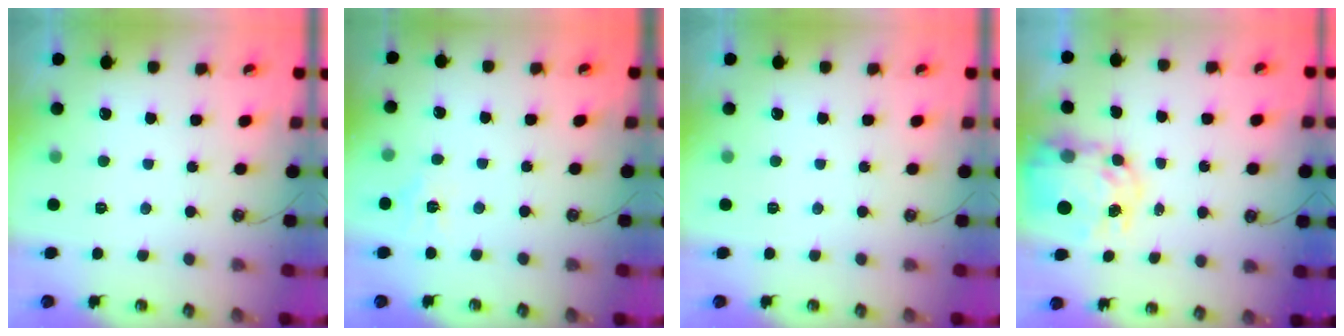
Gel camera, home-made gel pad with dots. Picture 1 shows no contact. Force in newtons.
{"total": 3.9, "press": 3.9, "slide": 0.4}
{"total": 0.0}
{"total": 10.6, "press": 10.5, "slide": 0.8}